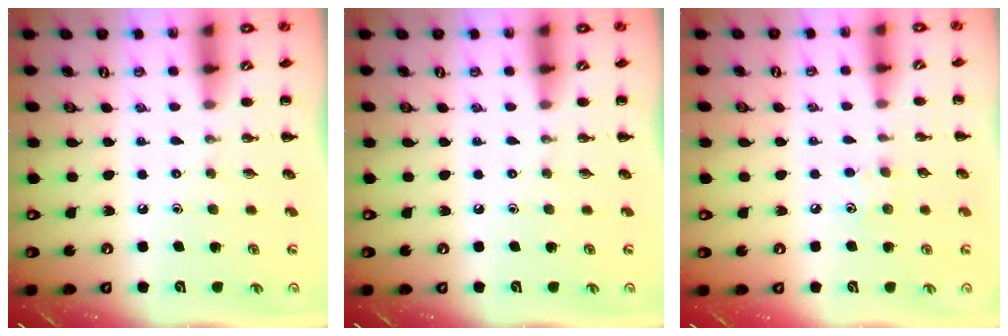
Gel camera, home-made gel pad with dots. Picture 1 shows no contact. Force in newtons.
{"total": 0.0}
{"total": 5.0, "press": 4.8, "slide": 1.4}